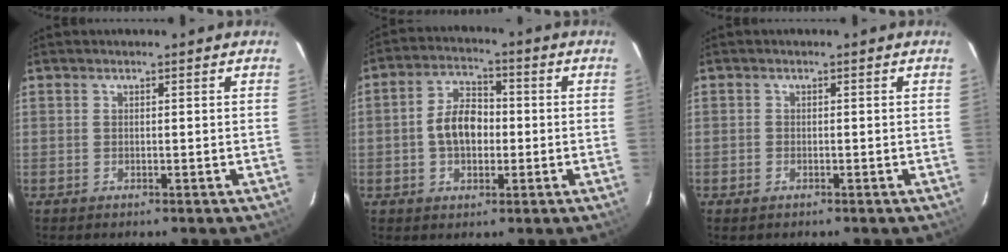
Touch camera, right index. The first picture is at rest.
{"total": 7.4, "force": [-0.9, 4.8, 5.7], "torque": [-0.107, 0.020, -0.012]}
{"total": 1.3, "force": [-0.8, 1.0, 0.2], "torque": [-0.005, 0.001, -0.012]}